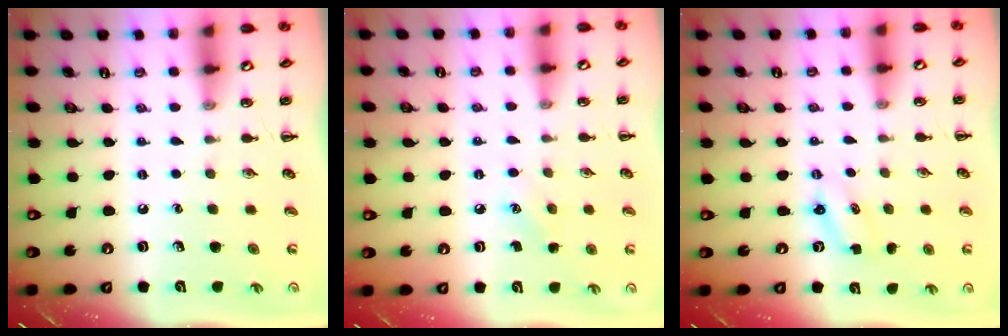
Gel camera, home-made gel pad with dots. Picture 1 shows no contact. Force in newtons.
{"total": 5.7, "press": 5.5, "slide": 1.7}
{"total": 2.4, "press": 2.4, "slide": 0.6}